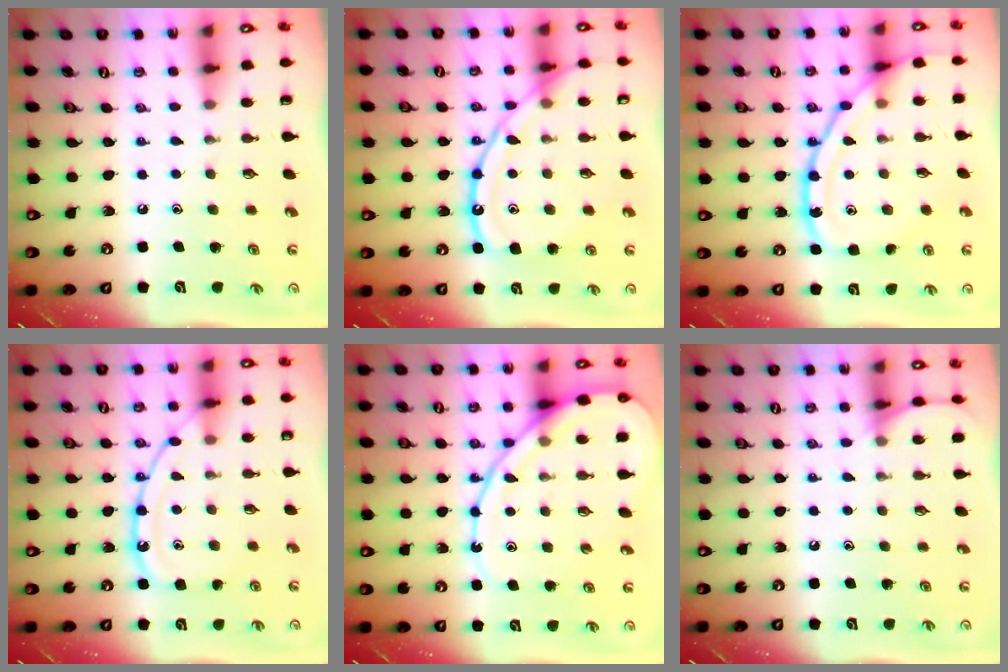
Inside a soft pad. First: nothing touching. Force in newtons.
{"total": 16.3, "press": 16.3, "slide": 1.5}
{"total": 15.3, "press": 15.3, "slide": 0.4}
{"total": 13.0, "press": 13.0, "slide": 1.2}
{"total": 15.4, "press": 15.3, "slide": 1.6}
{"total": 6.6, "press": 6.5, "slide": 0.7}